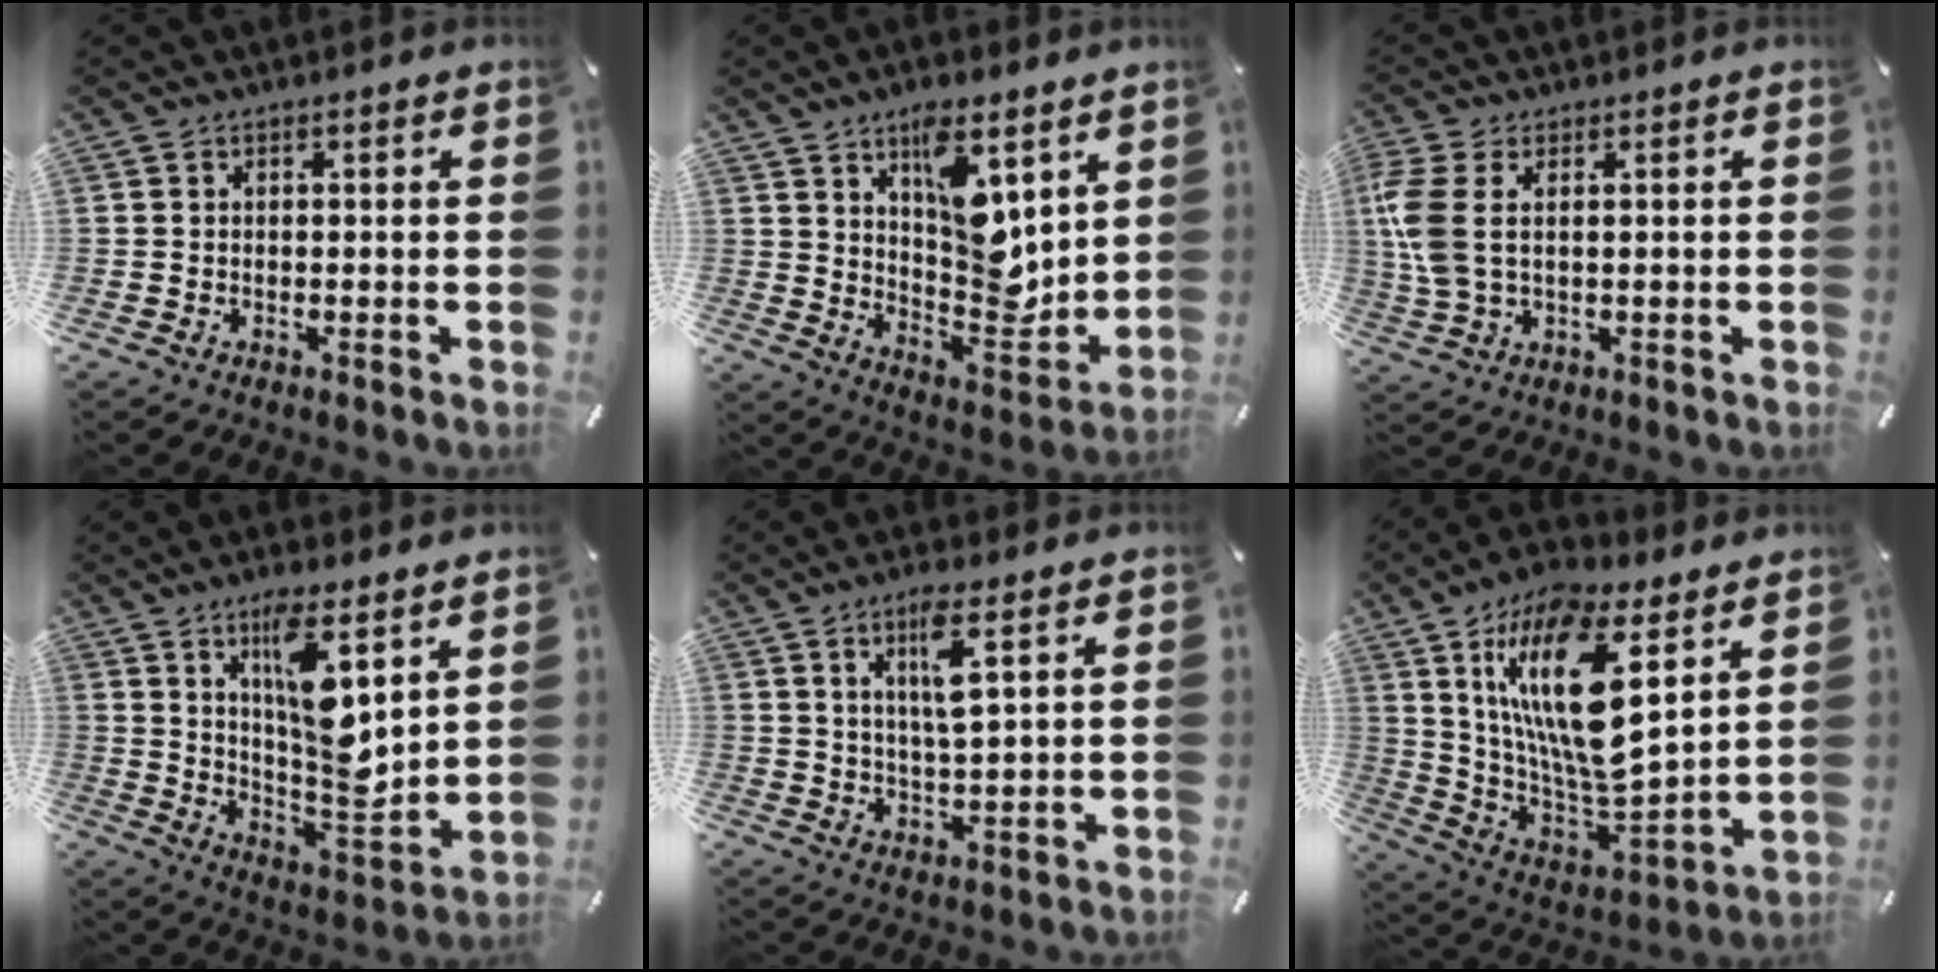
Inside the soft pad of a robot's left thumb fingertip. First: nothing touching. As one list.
[{"total": 14.3, "force": [6.7, 7.4, 10.3], "torque": [-0.126, -0.052, 0.120]}, {"total": 7.6, "force": [1.1, 3.7, 6.5], "torque": [-0.162, -0.009, 0.016]}, {"total": 14.0, "force": [6.8, 4.5, 11.4], "torque": [-0.193, -0.046, 0.112]}, {"total": 6.2, "force": [3.0, 0.9, 5.4], "torque": [-0.106, -0.003, 0.047]}, {"total": 22.3, "force": [10.3, 8.4, 17.9], "torque": [-0.375, -0.066, 0.167]}]